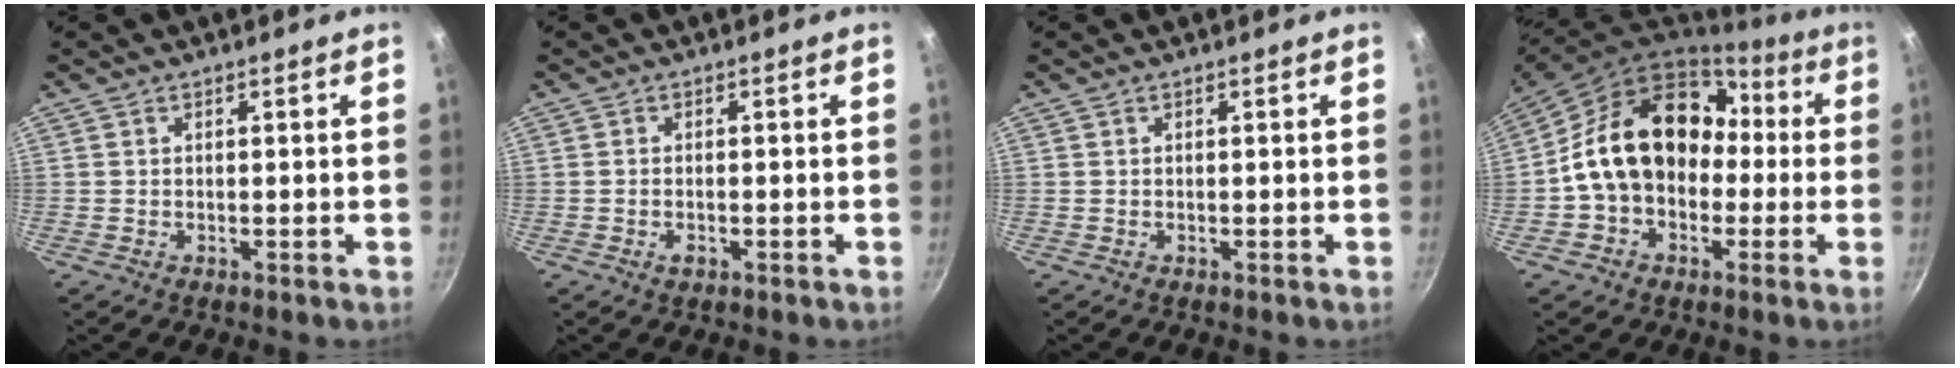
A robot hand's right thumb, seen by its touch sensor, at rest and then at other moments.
{"total": 1.4, "force": [-0.7, 0.8, 0.9], "torque": [-0.022, 0.002, -0.014]}
{"total": 0.0}
{"total": 19.4, "force": [0.1, 14.8, 12.5], "torque": [-0.180, 0.070, -0.001]}